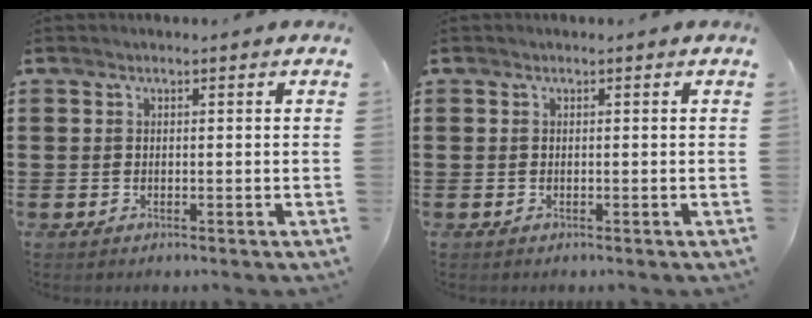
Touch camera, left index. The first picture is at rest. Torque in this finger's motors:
{"motor_torque": [0.00, 0.00, 0.00, 0.00]}